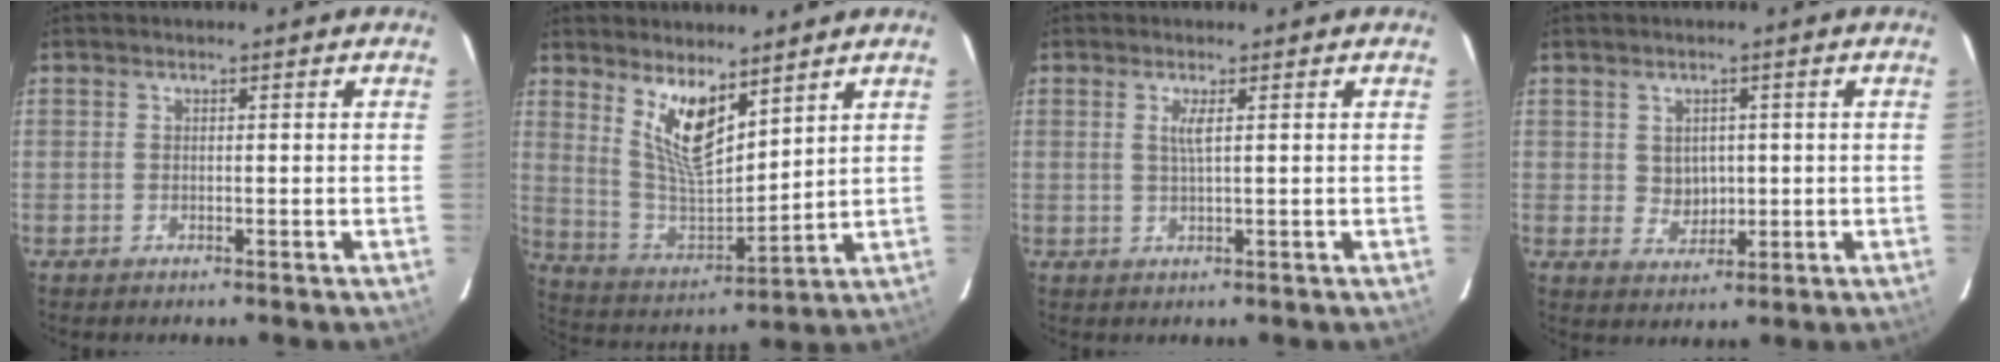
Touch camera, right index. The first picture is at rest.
{"total": 11.3, "force": [7.1, 3.8, 7.9], "torque": [-0.149, -0.012, 0.148]}
{"total": 1.9, "force": [0.6, -0.1, 1.8], "torque": [-0.035, -0.002, 0.011]}
{"total": 3.8, "force": [0.6, 3.4, 1.6], "torque": [-0.026, 0.005, 0.018]}